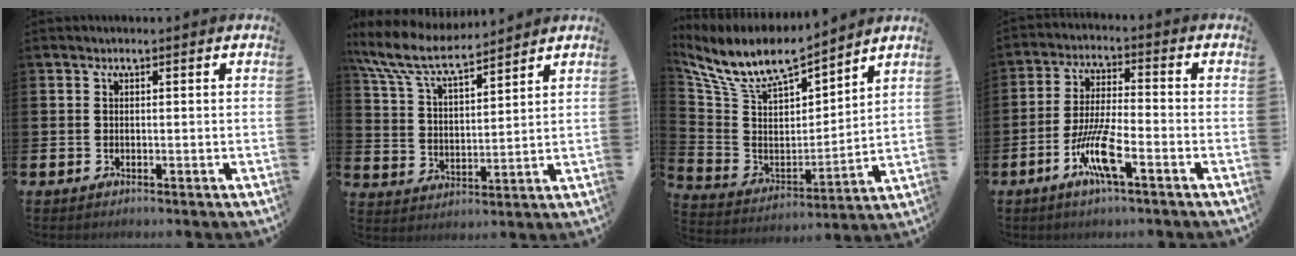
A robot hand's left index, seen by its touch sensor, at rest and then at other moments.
{"total": 8.3, "force": [7.5, 1.7, 3.2], "torque": [-0.094, -0.042, 0.133]}
{"total": 9.3, "force": [8.5, 2.4, 2.9], "torque": [-0.103, -0.060, 0.147]}
{"total": 7.6, "force": [-3.6, 1.2, 6.6], "torque": [-0.134, -0.005, -0.065]}